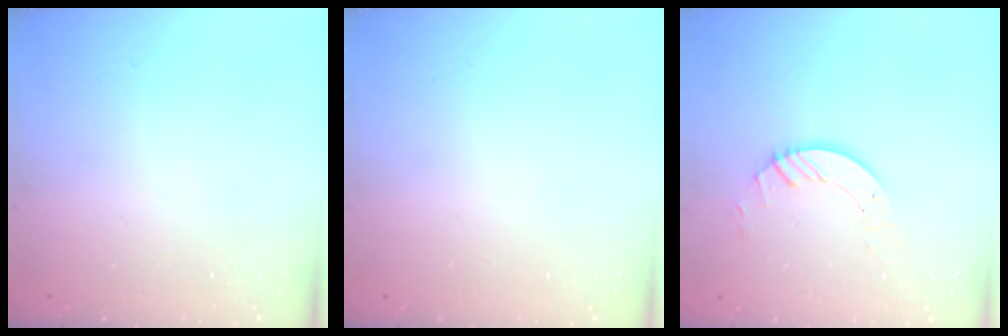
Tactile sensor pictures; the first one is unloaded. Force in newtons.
{"total": 0.0}
{"total": 5.2, "press": 5.2, "slide": 0.3}